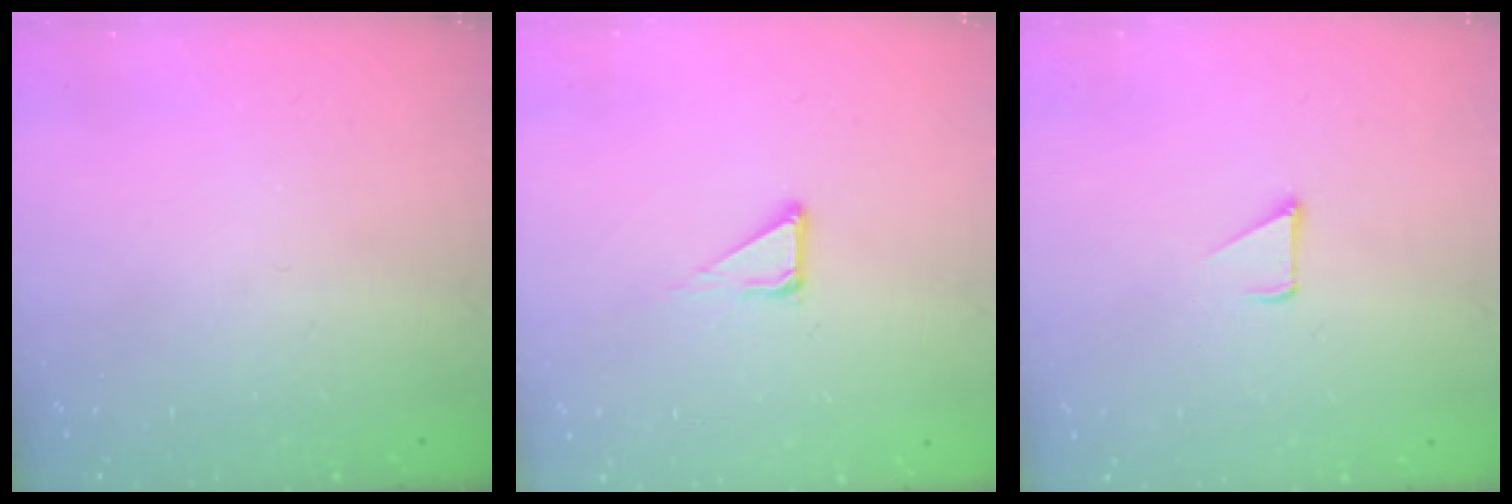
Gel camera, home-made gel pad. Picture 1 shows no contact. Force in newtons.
{"total": 4.4, "press": 4.4, "slide": 0.1}
{"total": 1.5, "press": 1.5, "slide": 0.1}